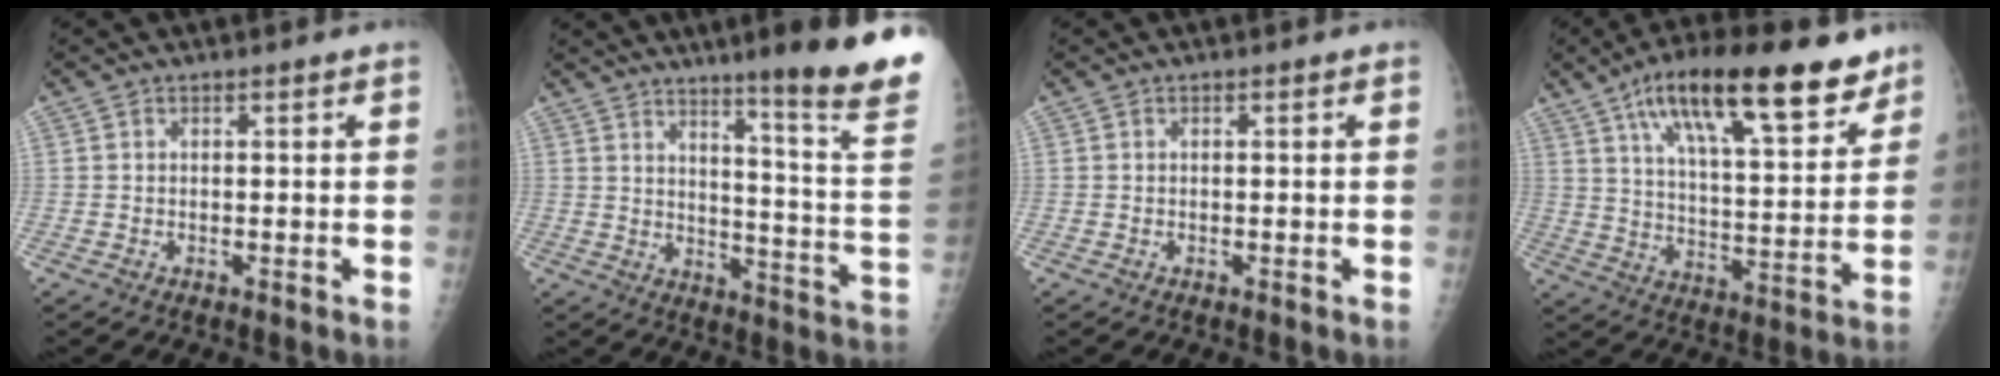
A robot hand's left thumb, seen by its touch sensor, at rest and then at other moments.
{"total": 19.8, "force": [13.7, -0.2, 14.3], "torque": [-0.168, -0.103, 0.185]}
{"total": 0.0}
{"total": 23.2, "force": [14.3, 7.8, 16.6], "torque": [-0.232, -0.037, 0.228]}